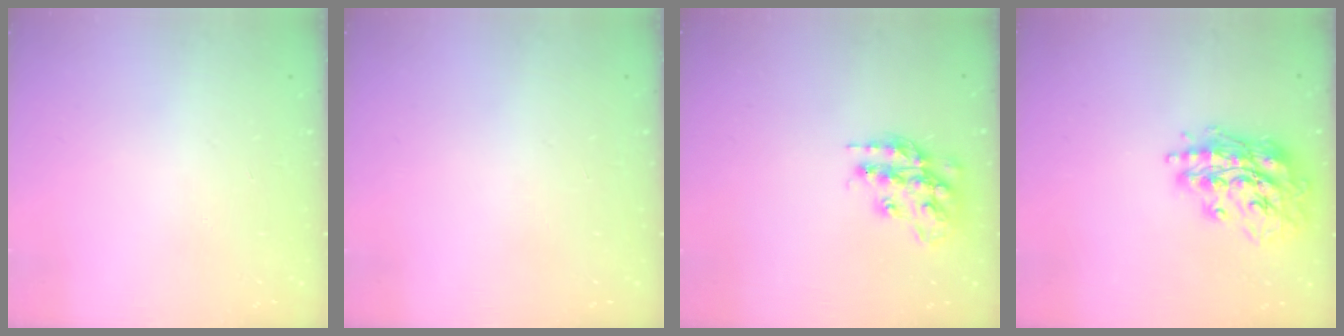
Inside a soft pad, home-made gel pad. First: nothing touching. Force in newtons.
{"total": 0.0}
{"total": 16.5, "press": 16.5, "slide": 1.0}
{"total": 17.4, "press": 17.4, "slide": 1.4}